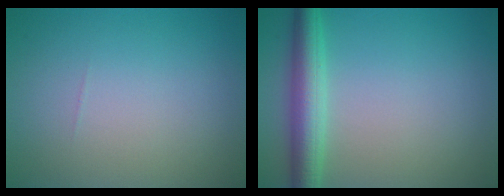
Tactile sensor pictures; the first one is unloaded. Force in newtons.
{"total": 4.4, "press": 4.4, "slide": 0.2}